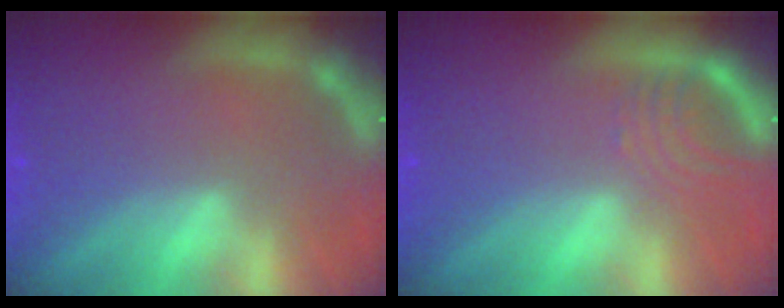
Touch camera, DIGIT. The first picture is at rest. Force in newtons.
{"total": 3.0}